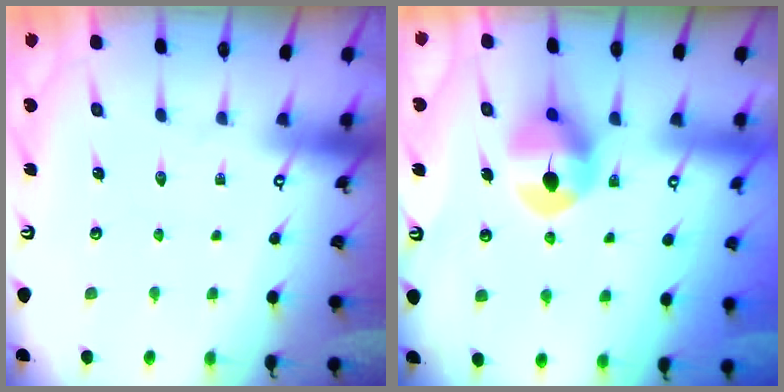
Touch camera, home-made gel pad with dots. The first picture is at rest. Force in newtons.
{"total": 9.0, "press": 9.0, "slide": 0.5}